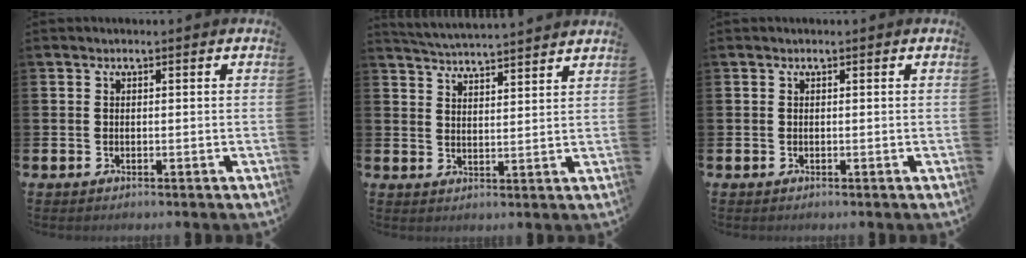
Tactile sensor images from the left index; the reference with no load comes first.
{"total": 4.6, "force": [4.6, -0.4, 0.2], "torque": [-0.018, -0.030, 0.082]}
{"total": 0.0}